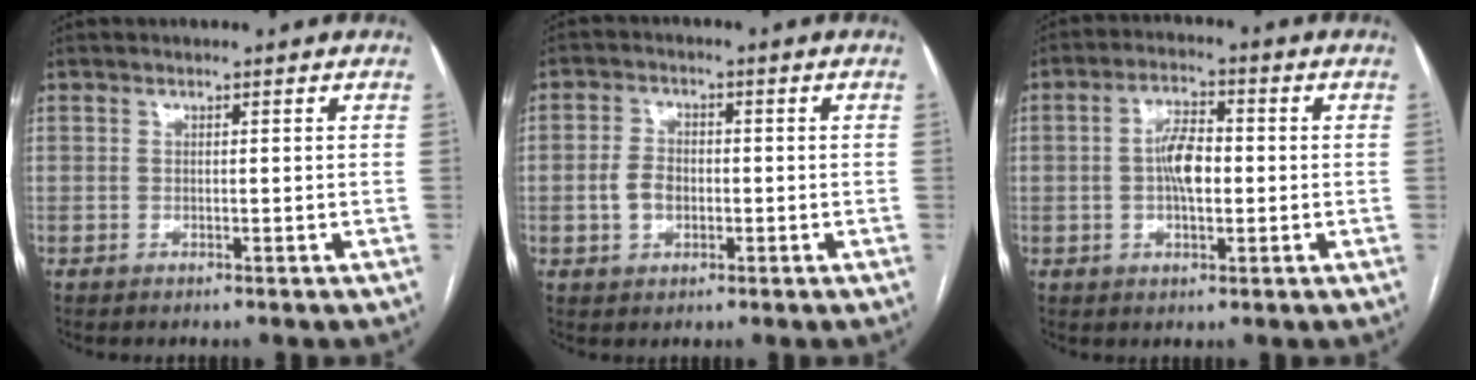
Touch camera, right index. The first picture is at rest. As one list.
[{"total": 4.2, "force": [-0.8, 3.0, 2.8], "torque": [-0.059, 0.010, -0.011]}, {"total": 6.1, "force": [-0.2, 2.5, 5.5], "torque": [-0.106, 0.011, -0.007]}]